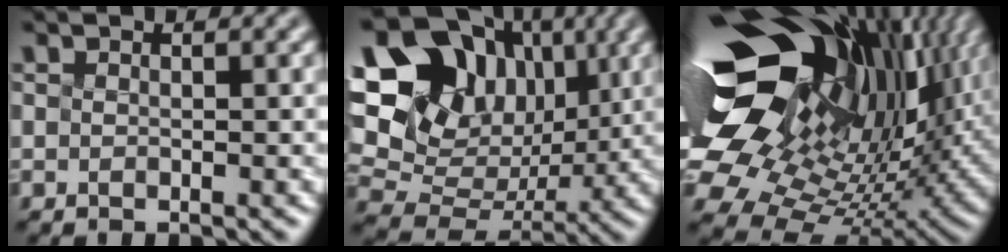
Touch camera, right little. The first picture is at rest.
{"total": 17.5, "force": [6.1, 13.8, 8.8], "torque": [-0.195, 0.056, 0.130]}
{"total": 18.7, "force": [6.8, 10.6, 13.8], "torque": [-0.266, 0.007, 0.133]}